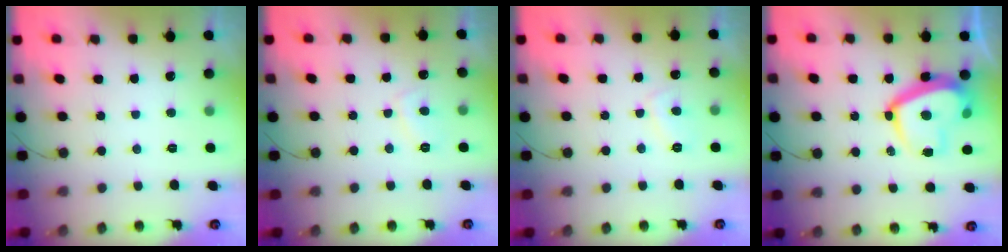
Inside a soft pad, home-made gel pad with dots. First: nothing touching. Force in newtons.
{"total": 3.8, "press": 3.7, "slide": 0.5}
{"total": 3.8, "press": 3.7, "slide": 0.5}
{"total": 14.4, "press": 14.3, "slide": 1.3}